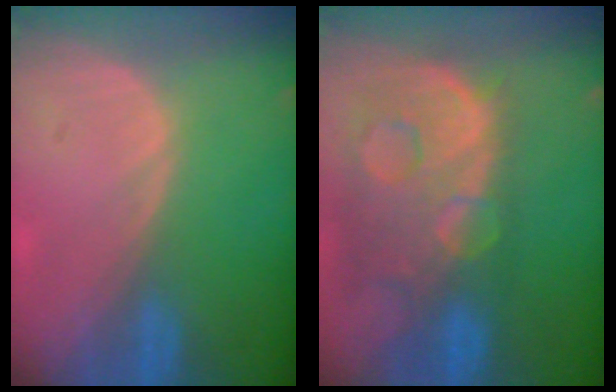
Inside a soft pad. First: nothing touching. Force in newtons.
{"total": 13.8, "press": 11.2, "slide": 8.0}